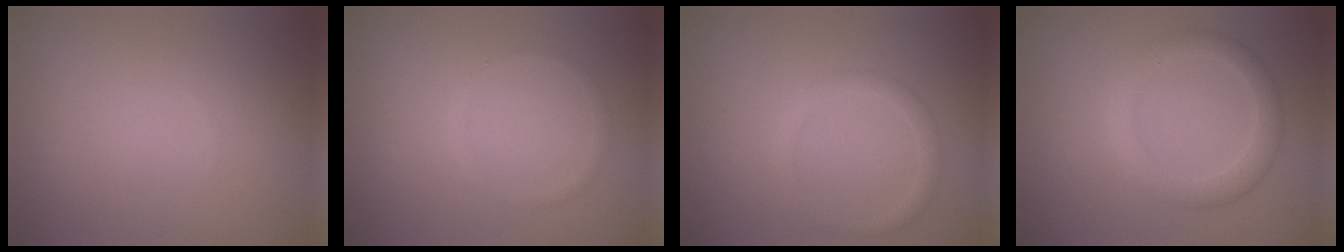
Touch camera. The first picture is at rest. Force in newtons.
{"total": 0.7, "press": 0.7, "slide": 0.1}
{"total": 1.5, "press": 1.5, "slide": 0.0}
{"total": 3.0, "press": 2.9, "slide": 0.3}